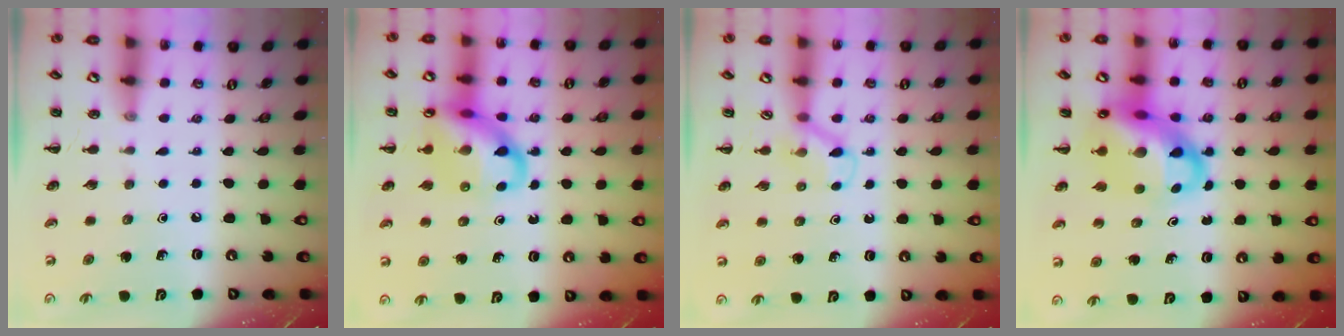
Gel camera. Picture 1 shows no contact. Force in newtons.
{"total": 14.7, "press": 14.5, "slide": 2.3}
{"total": 4.0, "press": 3.8, "slide": 1.2}
{"total": 14.5, "press": 14.0, "slide": 3.5}